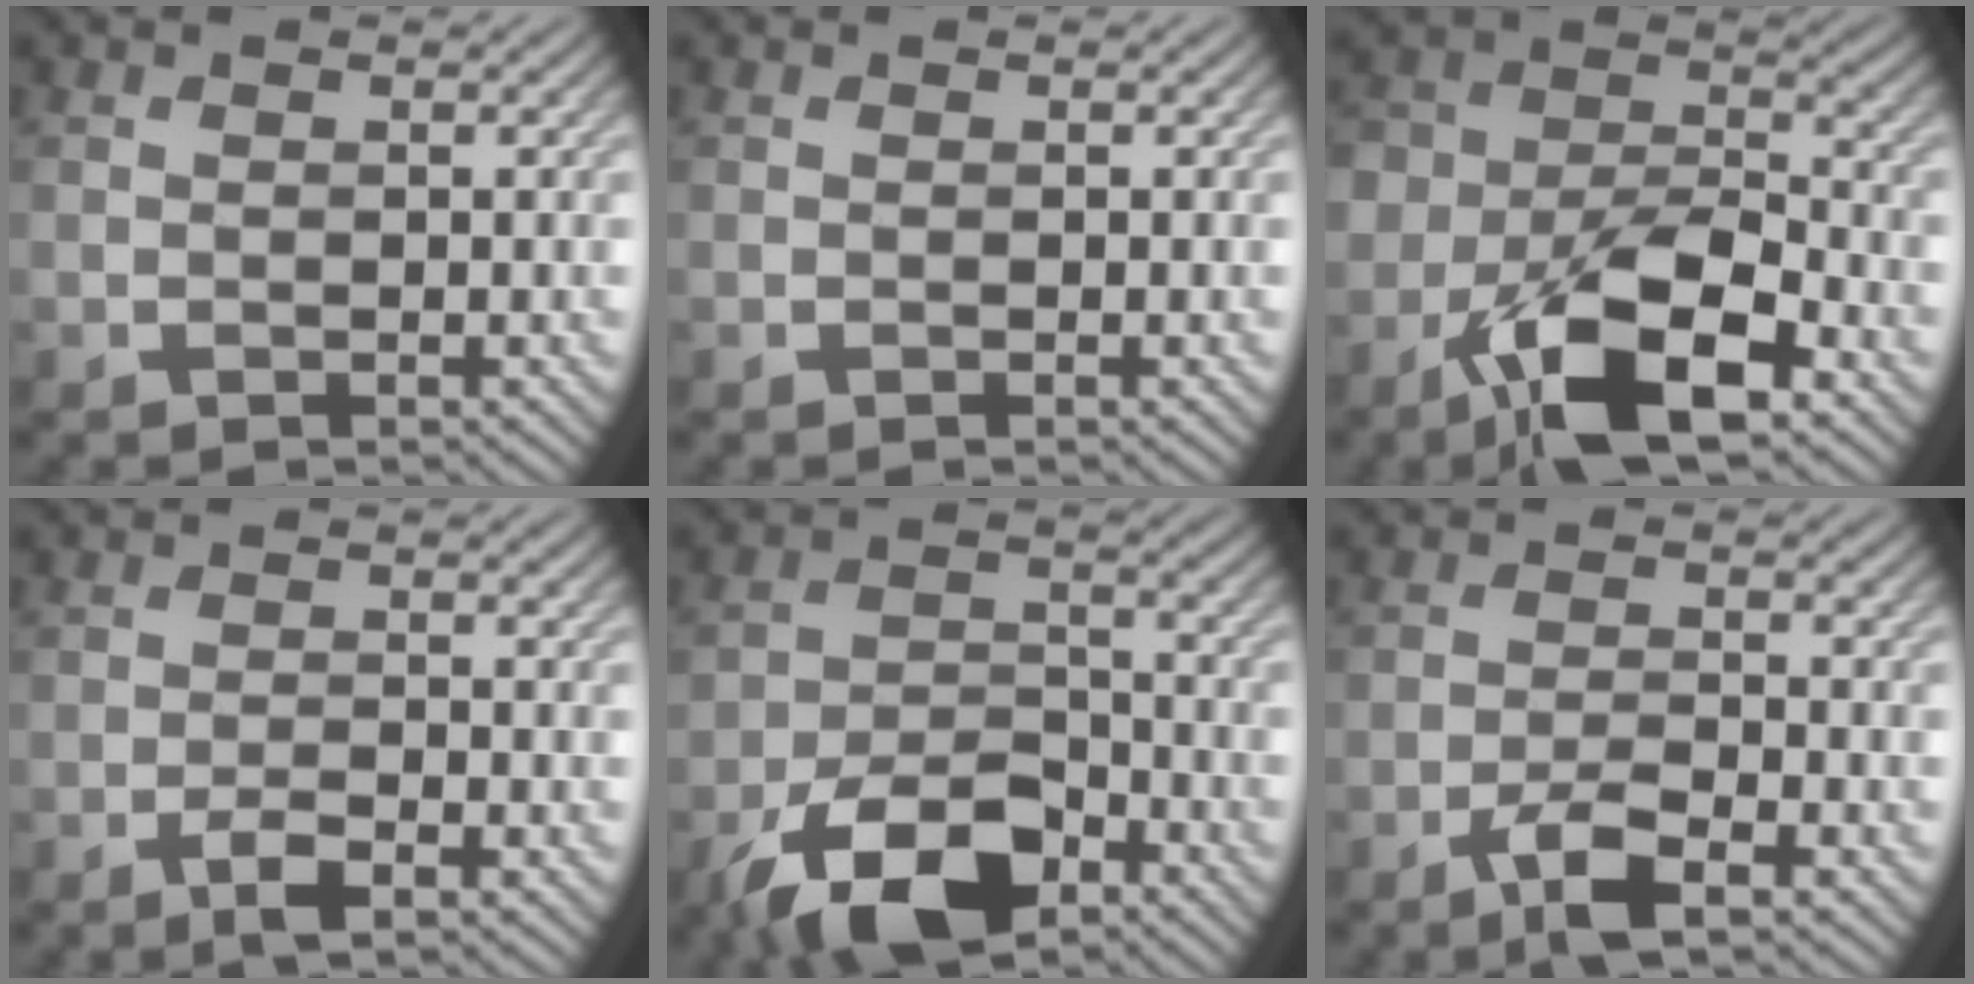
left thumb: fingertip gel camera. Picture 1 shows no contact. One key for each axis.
{"total": 0.0}
{"total": 12.6, "fx": -7.1, "fy": 5.8, "fz": 8.7, "tx": -0.162, "ty": -0.005, "tz": -0.138}
{"total": 2.5, "fx": -1.5, "fy": 0.5, "fz": 1.9, "tx": -0.037, "ty": 0.004, "tz": -0.030}
{"total": 10.0, "fx": -6.4, "fy": 4.7, "fz": 6.1, "tx": -0.111, "ty": -0.006, "tz": -0.124}
{"total": 4.3, "fx": -2.7, "fy": 0.9, "fz": 3.2, "tx": -0.067, "ty": 0.002, "tz": -0.057}